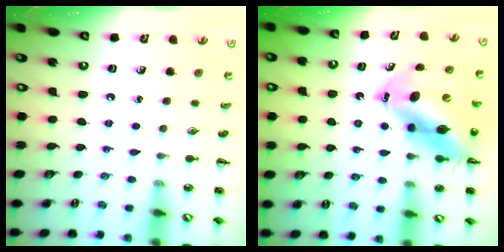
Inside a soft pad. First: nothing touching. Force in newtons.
{"total": 13.0, "press": 12.5, "slide": 3.7}